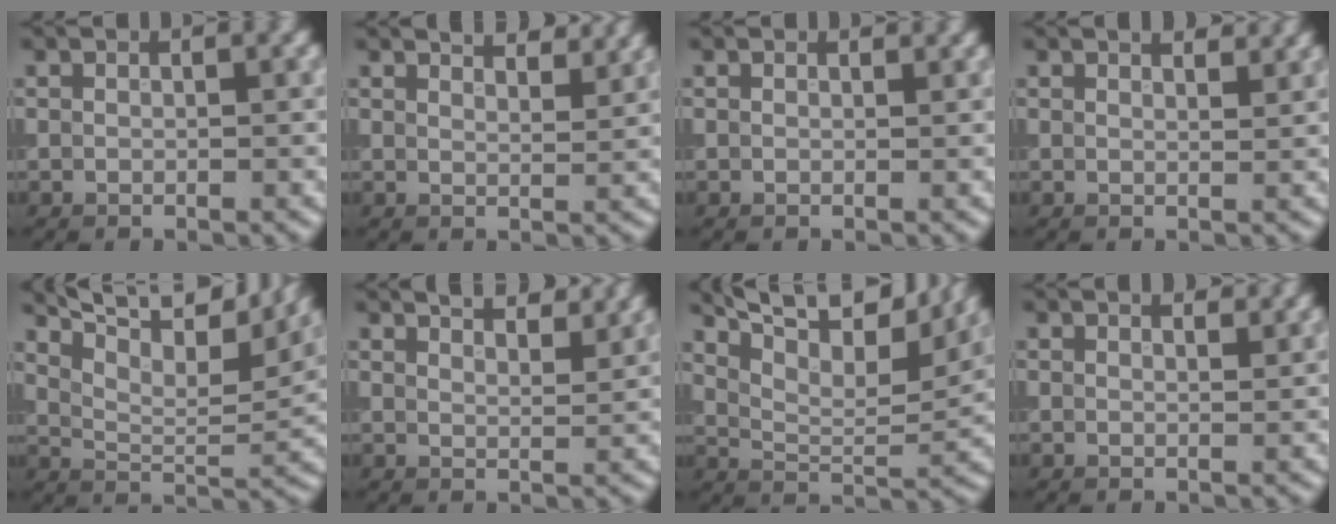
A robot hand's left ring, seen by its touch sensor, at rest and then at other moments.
{"total": 4.6, "force": [3.9, 1.1, 2.1], "torque": [-0.016, 0.018, 0.029]}
{"total": 1.1, "force": [1.0, 0.1, 0.3], "torque": [-0.014, -0.005, 0.008]}
{"total": 2.2, "force": [1.9, 0.4, 1.0], "torque": [-0.015, 0.006, 0.018]}
{"total": 11.6, "force": [8.6, 3.1, 7.1], "torque": [-0.125, 0.018, 0.132]}
{"total": 5.6, "force": [4.6, 1.5, 2.9], "torque": [-0.021, 0.023, 0.034]}
{"total": 11.3, "force": [8.4, 3.1, 6.9], "torque": [-0.126, 0.014, 0.129]}
{"total": 1.7, "force": [1.5, 0.2, 0.8], "torque": [-0.017, 0.000, 0.017]}